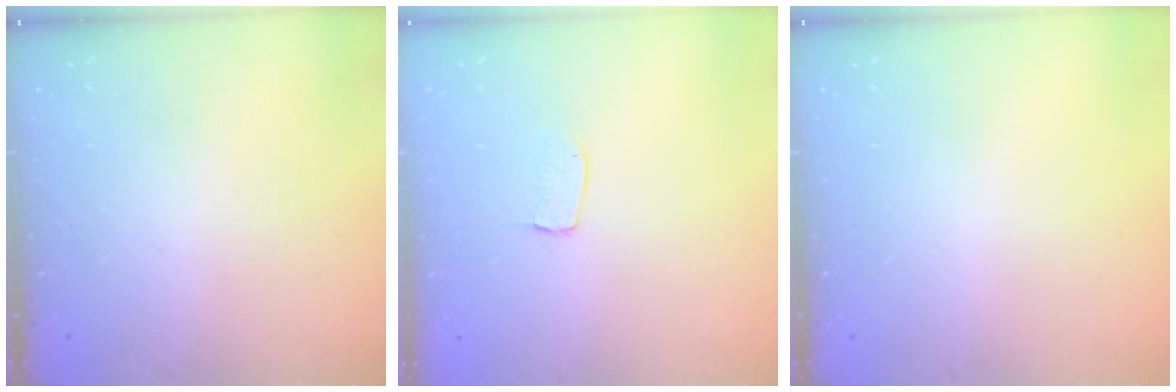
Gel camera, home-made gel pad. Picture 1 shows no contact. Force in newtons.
{"total": 4.6, "press": 4.6, "slide": 0.3}
{"total": 0.0}